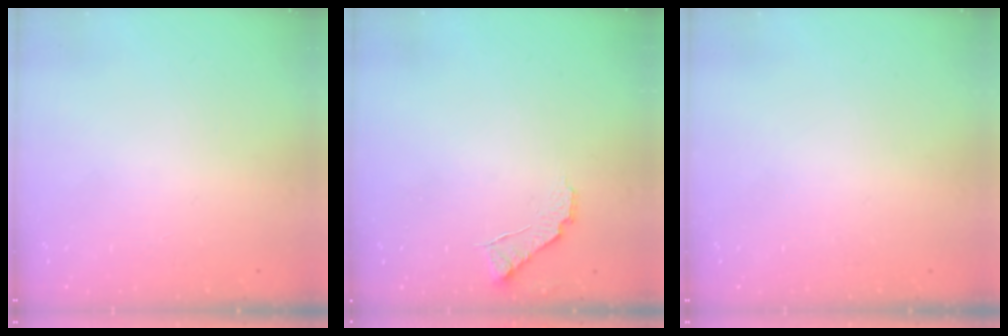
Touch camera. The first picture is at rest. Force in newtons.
{"total": 6.5, "press": 6.5, "slide": 0.3}
{"total": 0.0}